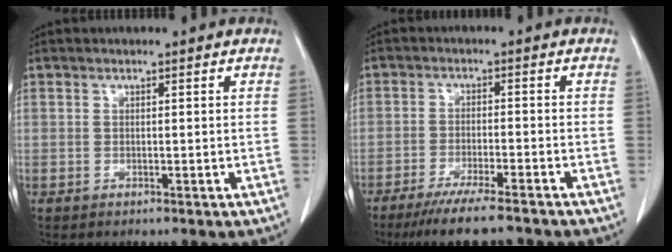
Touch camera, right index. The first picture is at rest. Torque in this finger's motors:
{"motor_torque": [0.87, -0.84, 0.41, 0.10]}